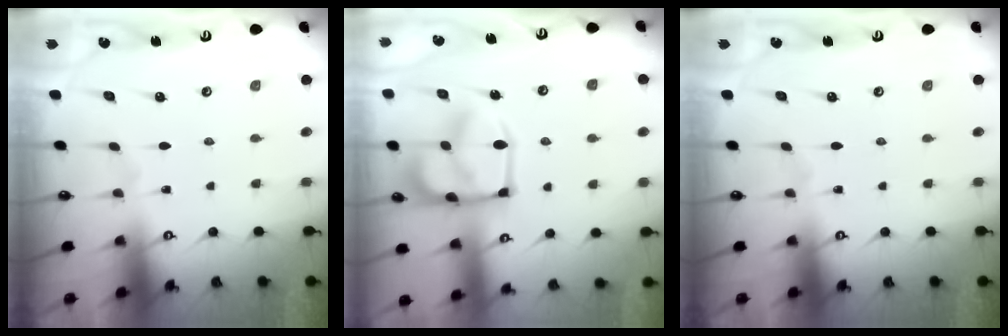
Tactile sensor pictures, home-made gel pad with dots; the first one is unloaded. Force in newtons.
{"total": 14.5, "press": 14.4, "slide": 1.5}
{"total": 0.0}